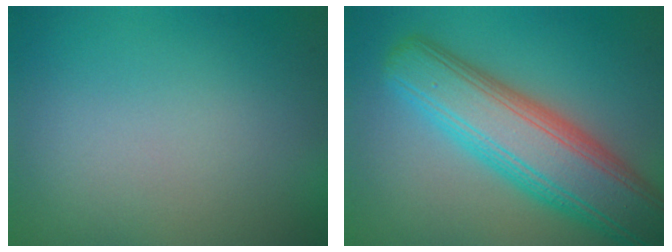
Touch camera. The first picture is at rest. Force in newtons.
{"total": 9.0, "press": 9.0, "slide": 0.2}